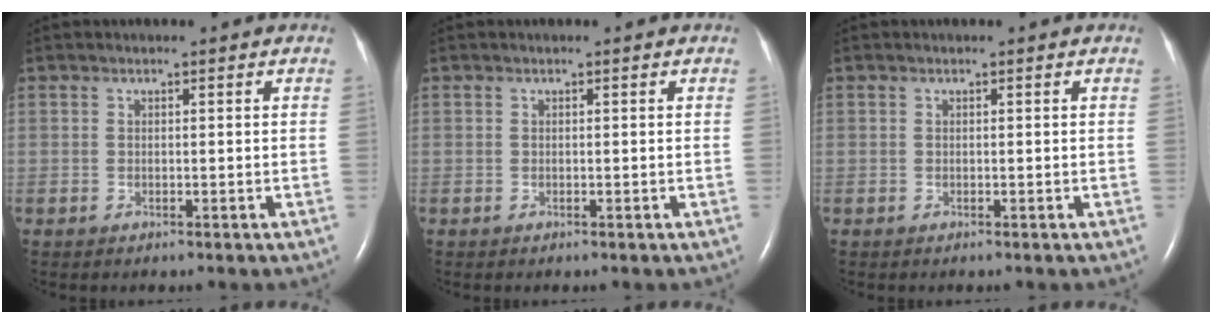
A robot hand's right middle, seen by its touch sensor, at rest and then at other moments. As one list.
[{"total": 0.0}, {"total": 0.0}]